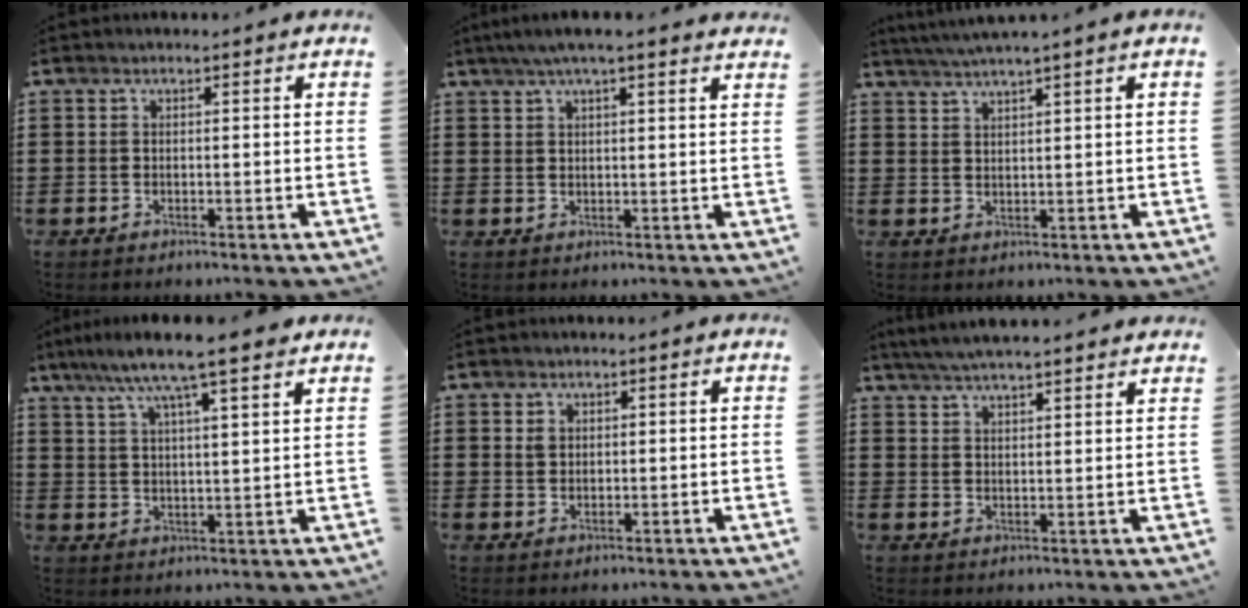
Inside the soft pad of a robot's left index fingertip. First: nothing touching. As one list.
[{"total": 3.8, "force": [2.9, 0.0, 2.5], "torque": [-0.054, -0.002, 0.052]}, {"total": 2.4, "force": [2.0, -0.7, 1.2], "torque": [-0.026, -0.005, 0.036]}, {"total": 8.4, "force": [6.5, 0.6, 5.2], "torque": [-0.120, -0.015, 0.114]}, {"total": 1.4, "force": [0.7, 1.0, 0.6], "torque": [-0.014, 0.004, 0.014]}, {"total": 4.3, "force": [4.1, -0.2, 1.2], "torque": [-0.036, -0.010, 0.074]}]